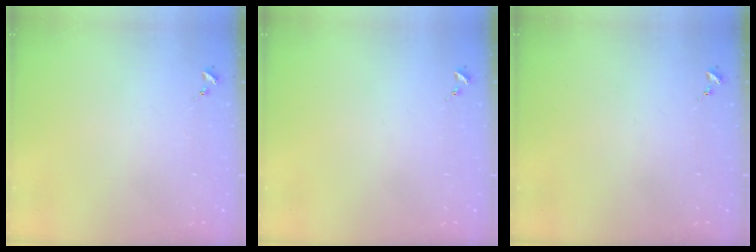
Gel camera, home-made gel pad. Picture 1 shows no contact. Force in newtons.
{"total": 0.0}
{"total": 0.0}